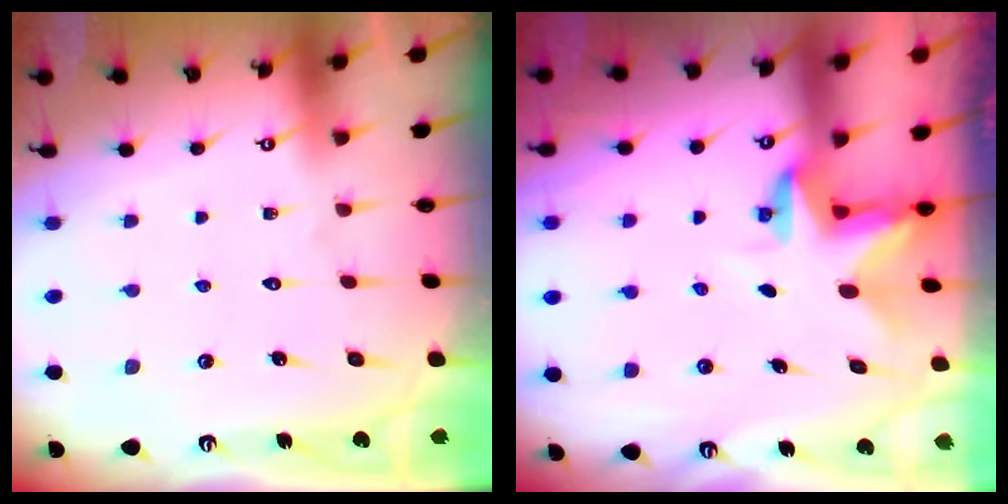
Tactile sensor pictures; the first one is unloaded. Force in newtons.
{"total": 2.9, "press": 2.9, "slide": 0.2}